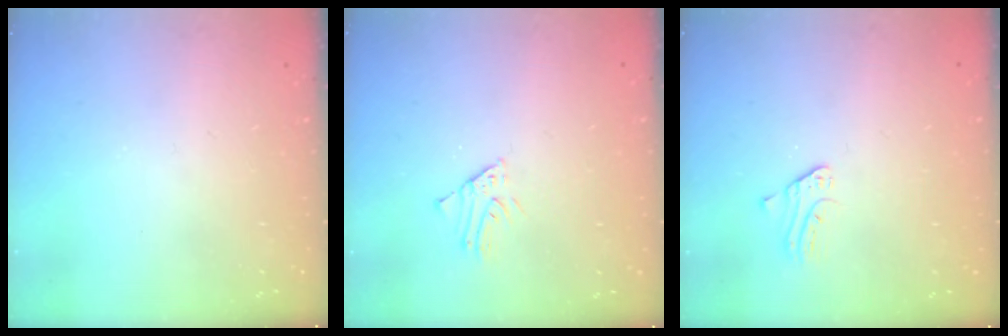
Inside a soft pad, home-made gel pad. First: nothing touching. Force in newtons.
{"total": 1.6, "press": 1.6, "slide": 0.2}
{"total": 2.0, "press": 2.0, "slide": 0.2}